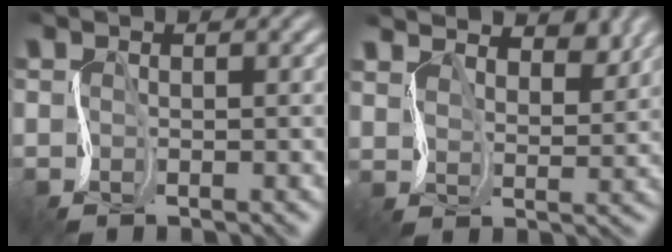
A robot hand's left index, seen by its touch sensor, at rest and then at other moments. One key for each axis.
{"total": 5.3, "fx": 5.2, "fy": 0.8, "fz": 0.6, "tx": -0.028, "ty": 0.000, "tz": 0.069}